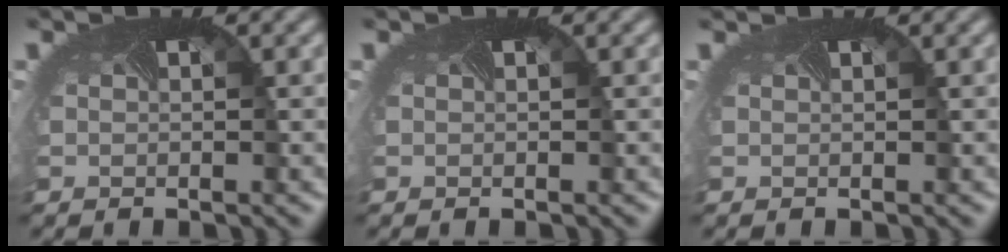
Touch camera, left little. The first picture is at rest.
{"total": 0.0}
{"total": 0.6, "force": [0.5, -0.2, -0.3], "torque": [0.002, -0.002, 0.004]}